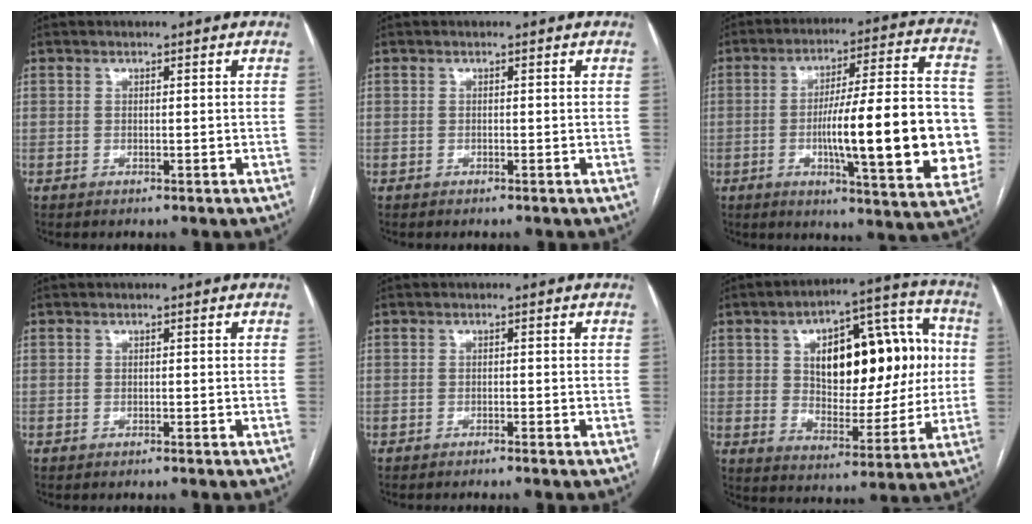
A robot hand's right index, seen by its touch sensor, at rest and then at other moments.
{"total": 0.0}
{"total": 21.9, "force": [-3.3, 3.7, 21.3], "torque": [-0.257, 0.019, -0.039]}
{"total": 0.0}
{"total": 1.5, "force": [-1.2, -0.4, 0.8], "torque": [-0.011, 0.005, -0.021]}
{"total": 20.9, "force": [3.5, 9.7, 18.2], "torque": [-0.273, 0.039, 0.057]}